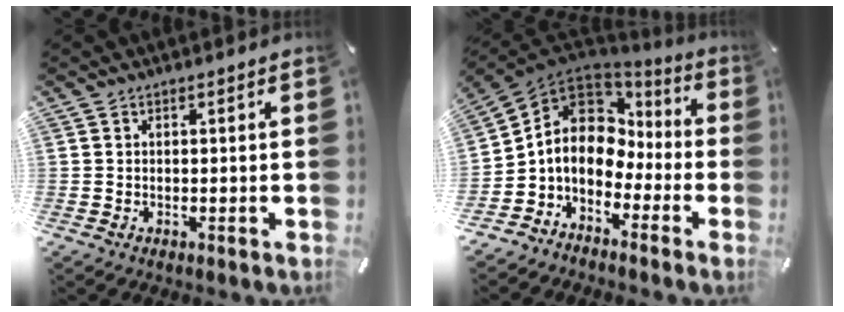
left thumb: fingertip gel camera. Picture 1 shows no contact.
{"total": 9.2, "force": [-0.5, 8.1, 4.4], "torque": [-0.107, -0.006, -0.010]}